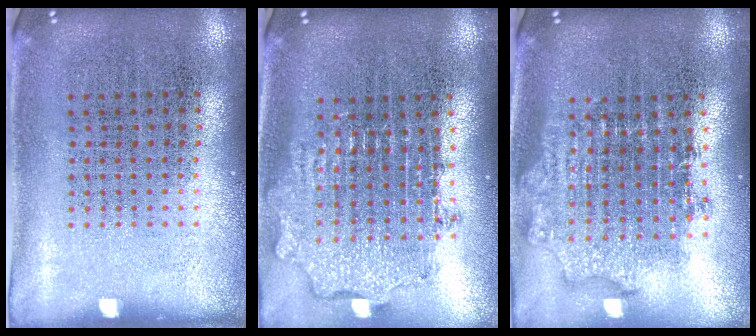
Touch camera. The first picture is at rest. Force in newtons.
{"total": 1.9, "press": 1.4, "slide": 1.2}
{"total": 1.8, "press": 1.4, "slide": 1.1}